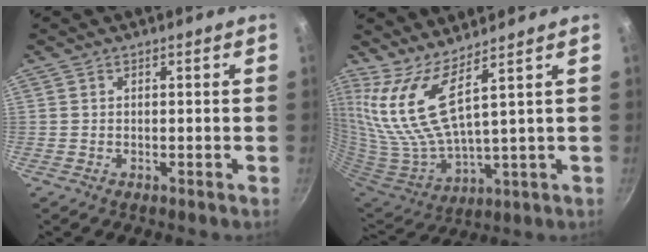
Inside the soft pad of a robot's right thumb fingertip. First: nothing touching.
{"total": 11.0, "force": [7.0, 1.4, 8.3], "torque": [-0.167, -0.071, 0.156]}